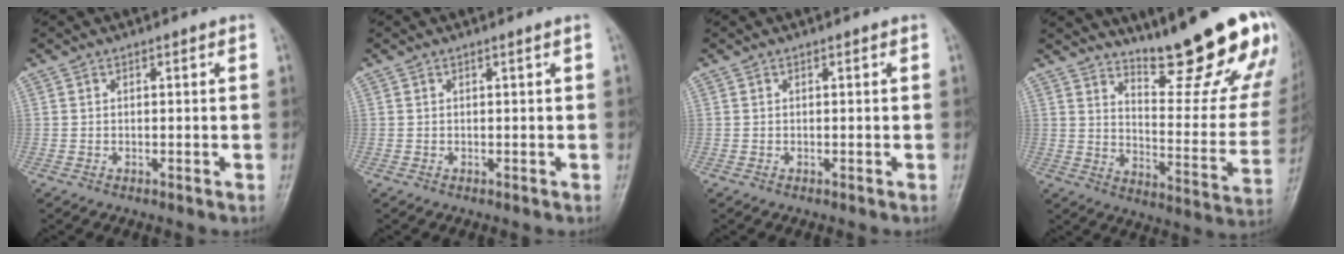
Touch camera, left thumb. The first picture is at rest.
{"total": 0.0}
{"total": 0.0}
{"total": 23.6, "force": [18.1, 4.2, 14.5], "torque": [-0.171, -0.141, 0.249]}